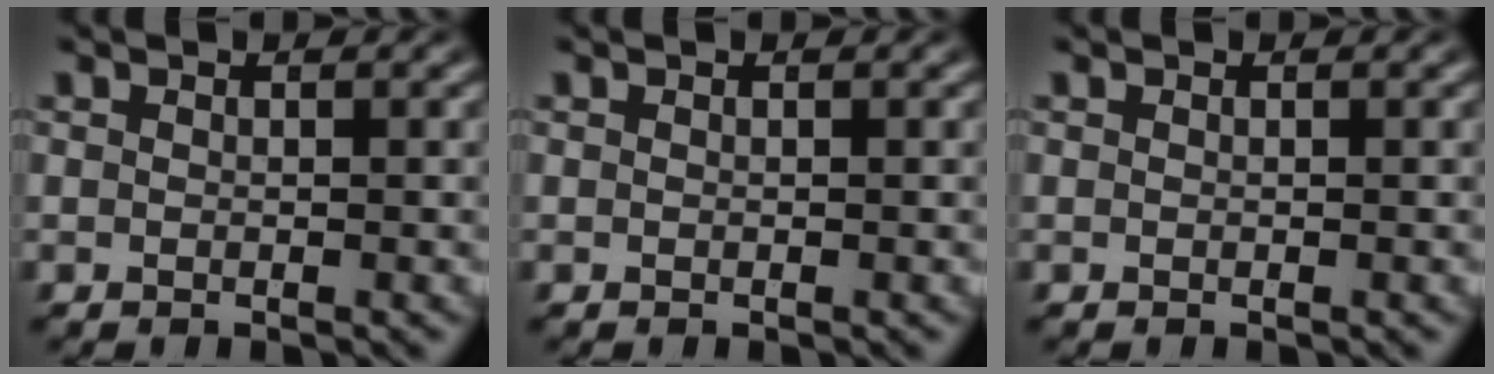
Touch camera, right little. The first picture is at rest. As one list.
[{"total": 0.0}, {"total": 0.0}]